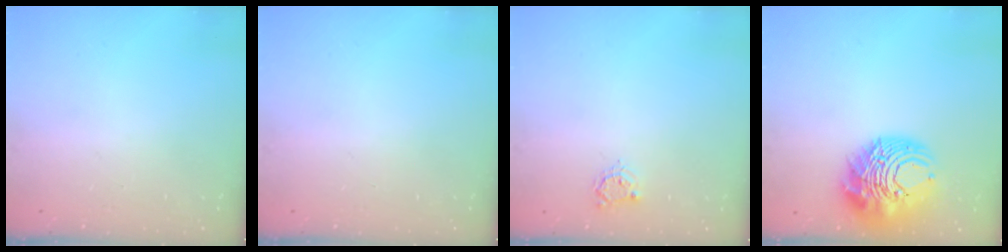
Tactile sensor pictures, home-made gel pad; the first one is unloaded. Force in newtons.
{"total": 0.0}
{"total": 3.8, "press": 3.8, "slide": 0.4}
{"total": 15.1, "press": 15.0, "slide": 1.9}